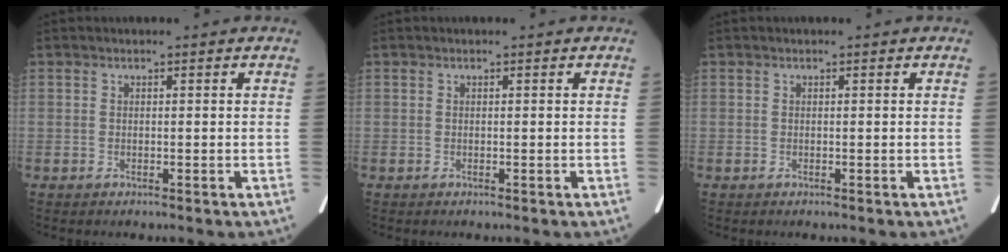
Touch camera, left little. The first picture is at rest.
{"total": 0.0}
{"total": 0.0}